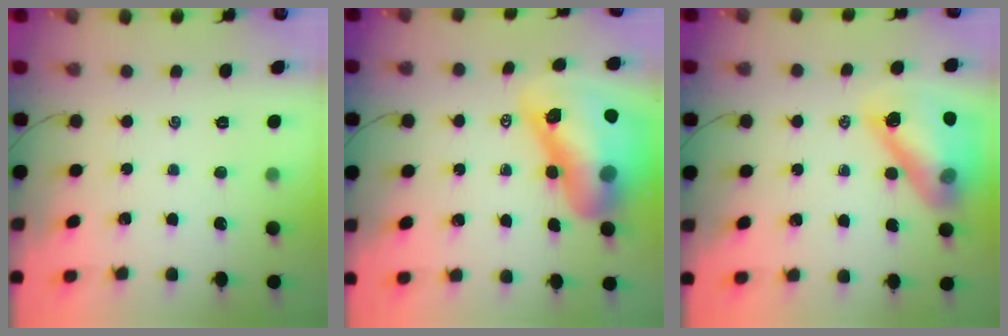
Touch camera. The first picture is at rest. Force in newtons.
{"total": 18.1, "press": 17.4, "slide": 5.1}
{"total": 16.7, "press": 16.1, "slide": 4.7}